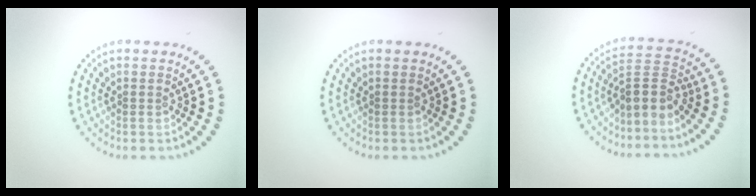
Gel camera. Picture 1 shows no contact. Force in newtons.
{"total": 0.0}
{"total": 2.9, "press": 2.0, "slide": 2.1}